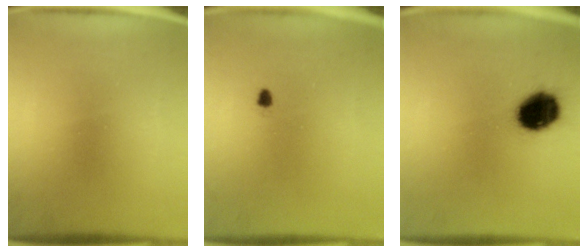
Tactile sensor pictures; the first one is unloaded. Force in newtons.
{"total": 0.8}
{"total": 12.4}